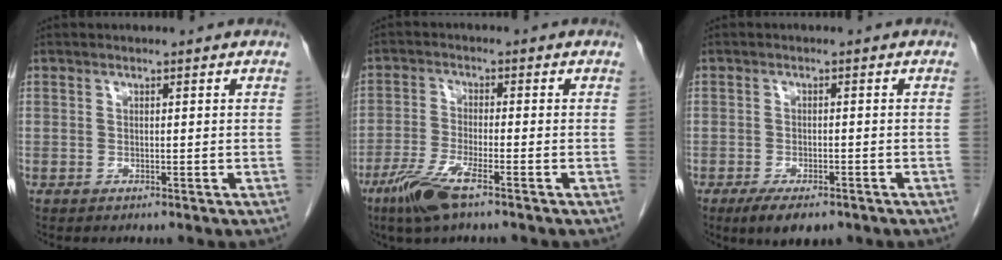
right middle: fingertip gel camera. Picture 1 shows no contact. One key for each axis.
{"total": 6.9, "fx": -4.4, "fy": 0.7, "fz": 5.2, "tx": -0.116, "ty": -0.015, "tz": -0.085}
{"total": 5.7, "fx": -4.0, "fy": 2.1, "fz": 3.6, "tx": -0.055, "ty": -0.008, "tz": -0.059}